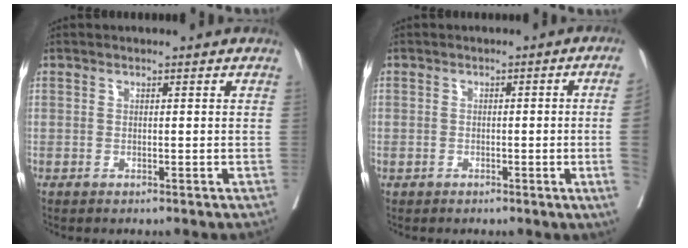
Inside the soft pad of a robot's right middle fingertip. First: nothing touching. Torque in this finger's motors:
{"motor_torque": [0.44, -0.41, -1.05, -0.21]}